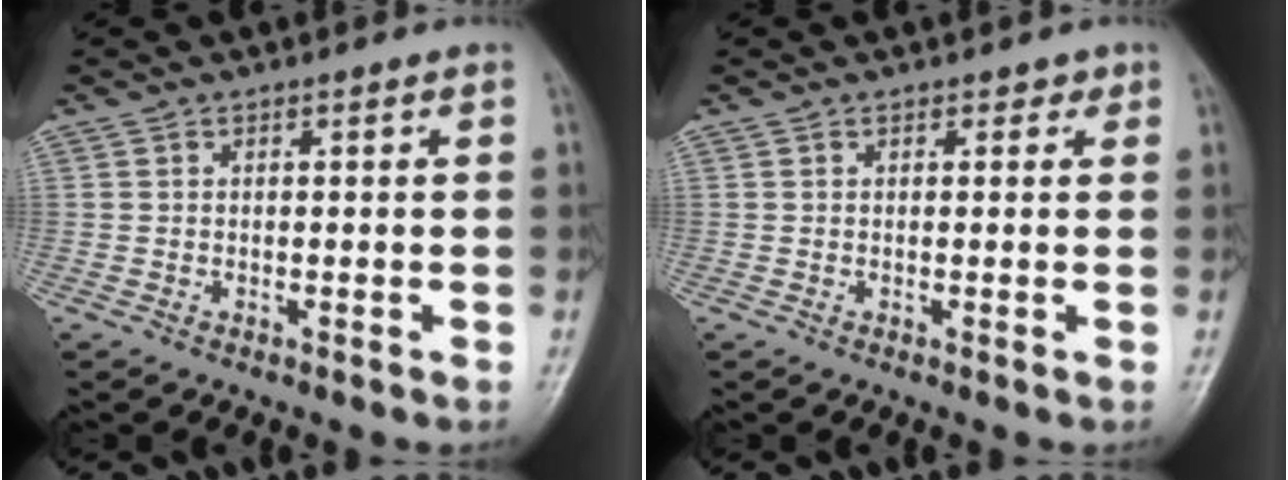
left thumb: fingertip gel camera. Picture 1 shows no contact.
{"total": 1.2, "force": [0.7, 0.8, 0.5], "torque": [0.009, -0.002, 0.005]}